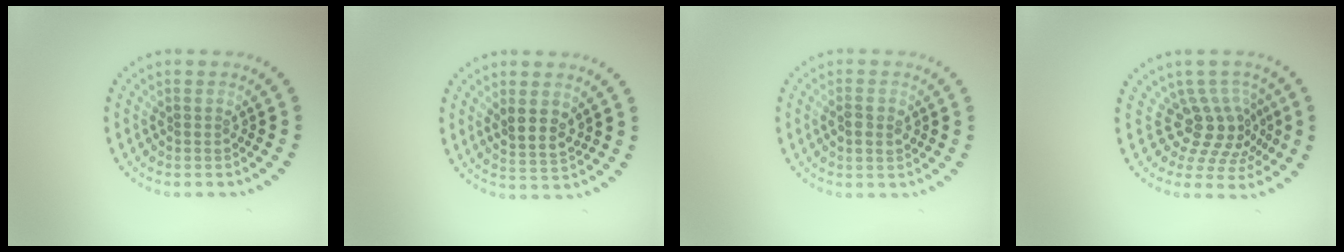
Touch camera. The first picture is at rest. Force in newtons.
{"total": 2.7, "press": 2.4, "slide": 1.1}
{"total": 1.8, "press": 1.8, "slide": 0.0}
{"total": 4.2, "press": 3.0, "slide": 3.0}